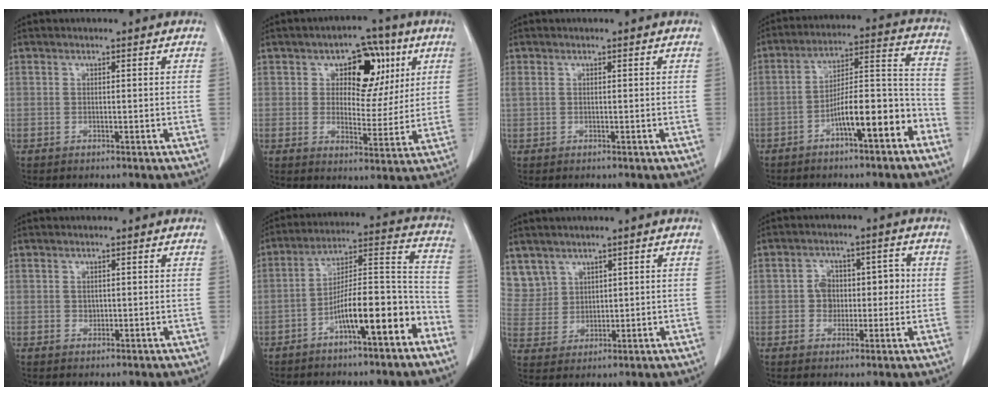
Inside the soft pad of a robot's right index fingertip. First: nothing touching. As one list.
[{"total": 9.9, "force": [3.9, 6.1, 6.8], "torque": [-0.078, 0.022, 0.058]}, {"total": 0.6, "force": [0.4, 0.4, 0.2], "torque": [-0.011, 0.019, 0.011]}, {"total": 11.6, "force": [-6.1, 2.3, 9.6], "torque": [-0.150, 0.034, -0.093]}, {"total": 0.9, "force": [0.0, 0.8, 0.5], "torque": [-0.008, 0.001, 0.002]}, {"total": 13.2, "force": [-6.9, 2.5, 11.0], "torque": [-0.171, 0.033, -0.108]}, {"total": 7.2, "force": [4.5, 5.6, 0.1], "torque": [-0.008, 0.013, 0.107]}, {"total": 5.7, "force": [-0.1, 4.6, 3.3], "torque": [-0.043, 0.031, 0.002]}]